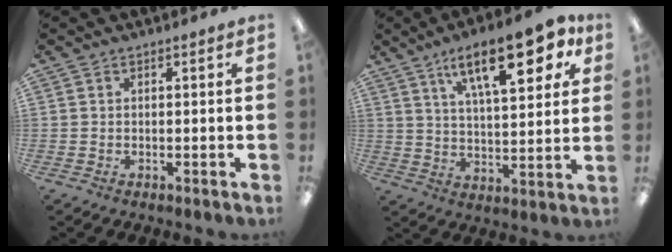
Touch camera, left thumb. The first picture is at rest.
{"total": 19.3, "force": [10.3, 7.6, 14.4], "torque": [-0.211, -0.035, 0.159]}